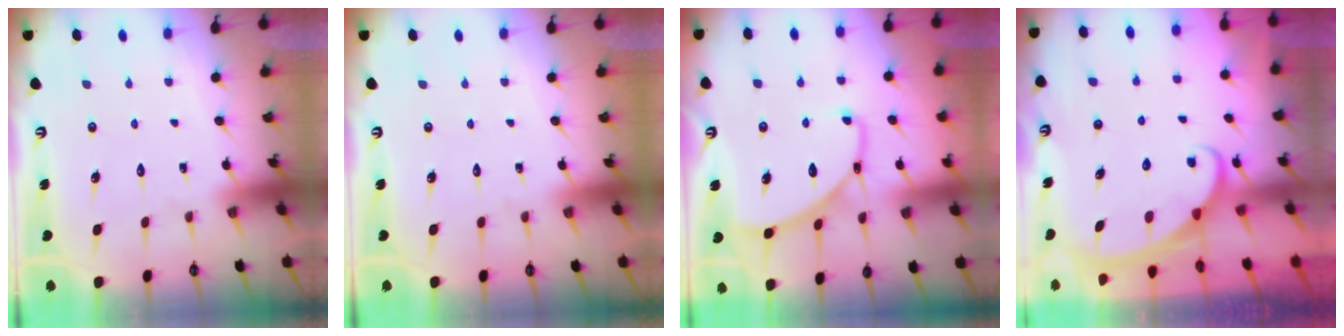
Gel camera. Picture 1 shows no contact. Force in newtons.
{"total": 0.0}
{"total": 8.0, "press": 8.0, "slide": 0.6}
{"total": 2.4, "press": 2.4, "slide": 0.3}